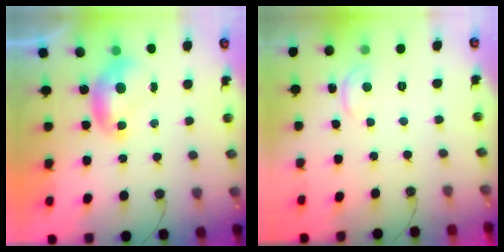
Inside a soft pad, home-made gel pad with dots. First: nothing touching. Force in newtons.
{"total": 1.0, "press": 0.9, "slide": 0.4}